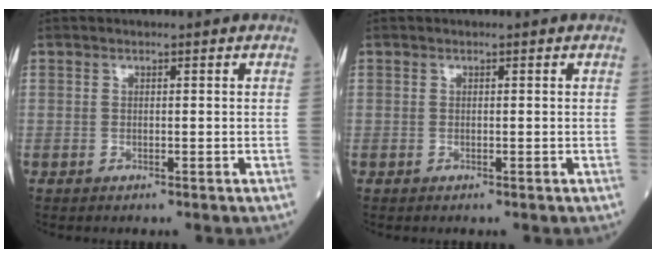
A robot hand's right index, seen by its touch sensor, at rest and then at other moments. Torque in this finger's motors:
{"motor_torque": [0.00, 0.00, 0.01, 0.01]}